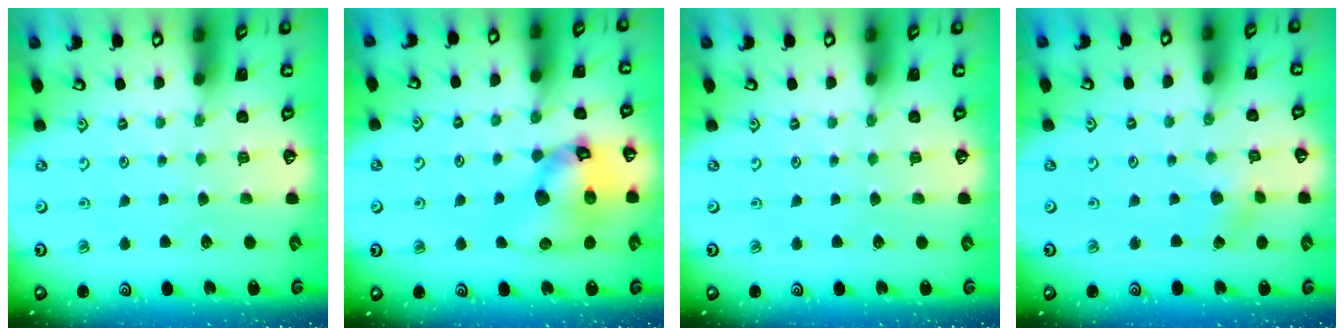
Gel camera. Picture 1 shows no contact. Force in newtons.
{"total": 14.8, "press": 14.6, "slide": 2.2}
{"total": 0.0}
{"total": 2.5, "press": 2.4, "slide": 0.7}